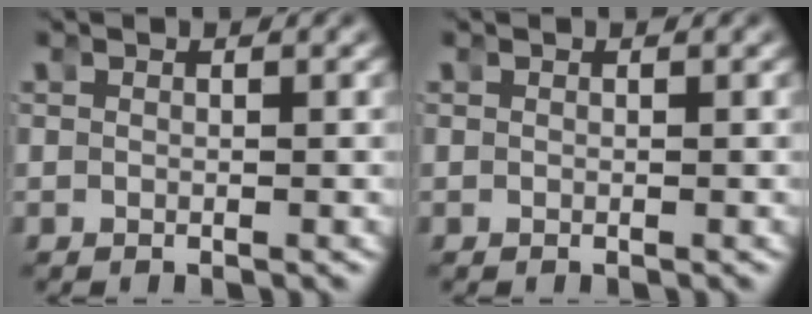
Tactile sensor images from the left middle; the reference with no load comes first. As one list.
[{"total": 0.0}]